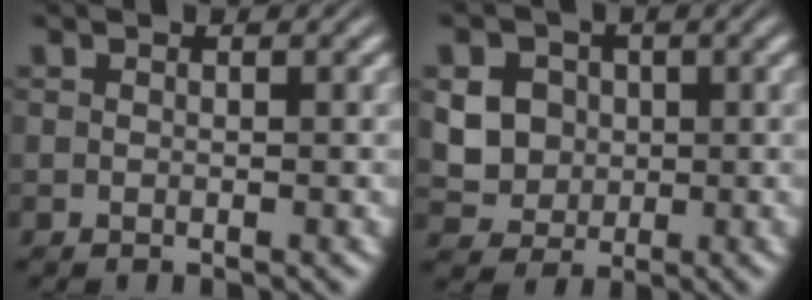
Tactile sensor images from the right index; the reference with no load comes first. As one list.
[{"total": 7.5, "force": [0.1, 6.9, 2.9], "torque": [-0.074, -0.029, 0.007]}]